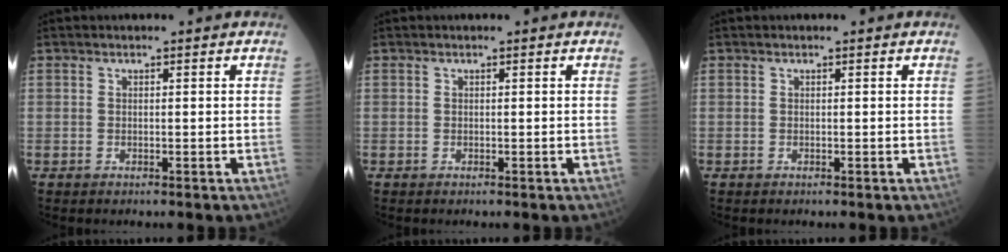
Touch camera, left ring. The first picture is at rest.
{"total": 0.0}
{"total": 0.0}